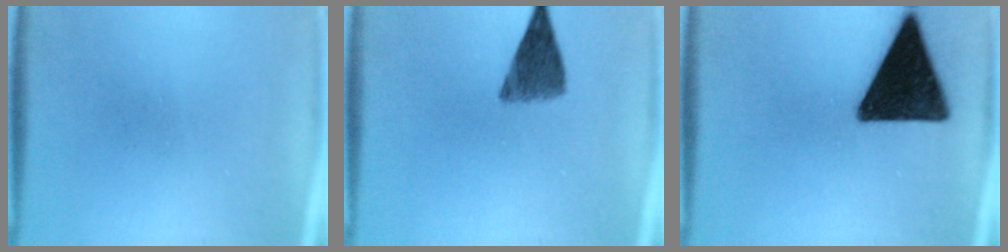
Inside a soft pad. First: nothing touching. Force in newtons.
{"total": 6.3}
{"total": 17.5}